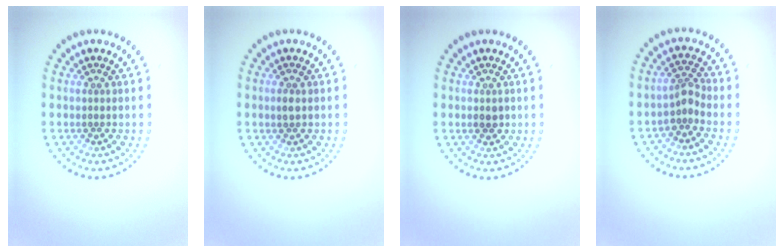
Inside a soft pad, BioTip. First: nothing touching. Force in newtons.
{"total": 0.9, "press": 0.9, "slide": 0.1}
{"total": 1.0, "press": 1.0, "slide": 0.1}
{"total": 2.0, "press": 1.5, "slide": 1.3}